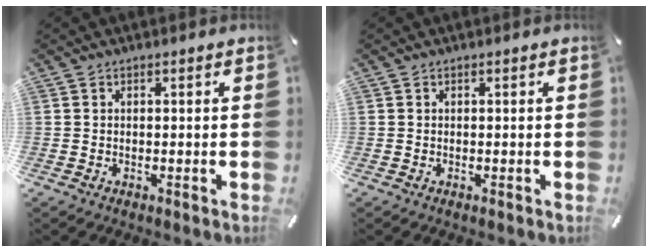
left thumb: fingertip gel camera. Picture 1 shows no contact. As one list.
[{"total": 0.0}]